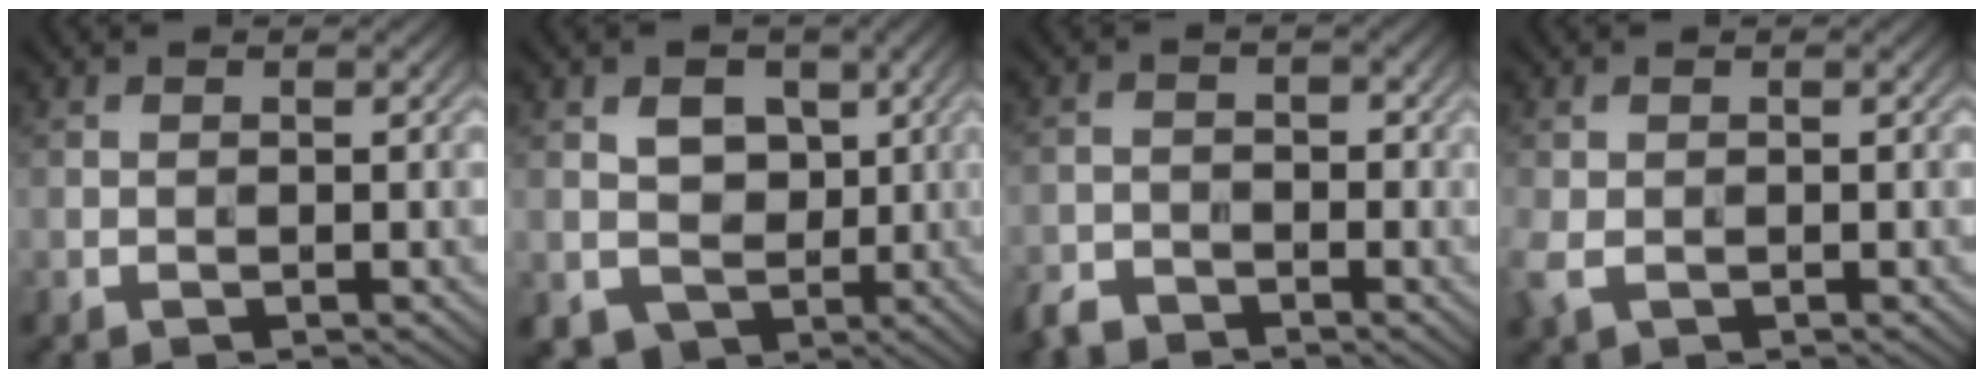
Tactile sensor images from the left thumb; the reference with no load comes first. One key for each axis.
{"total": 5.8, "fx": 0.2, "fy": 5.0, "fz": 2.9, "tx": -0.054, "ty": -0.007, "tz": -0.001}
{"total": 3.0, "fx": -2.4, "fy": 1.6, "fz": 0.8, "tx": -0.014, "ty": 0.000, "tz": -0.058}
{"total": 2.9, "fx": -0.7, "fy": 1.9, "fz": 2.1, "tx": -0.068, "ty": -0.006, "tz": -0.015}